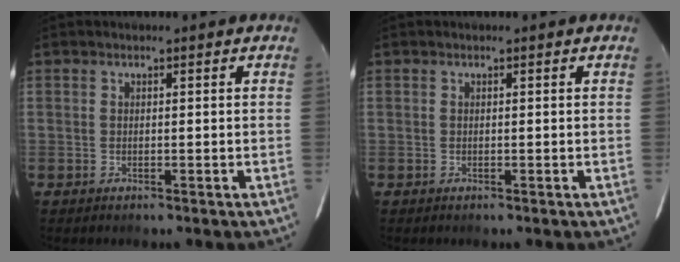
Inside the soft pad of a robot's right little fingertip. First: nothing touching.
{"total": 0.0}